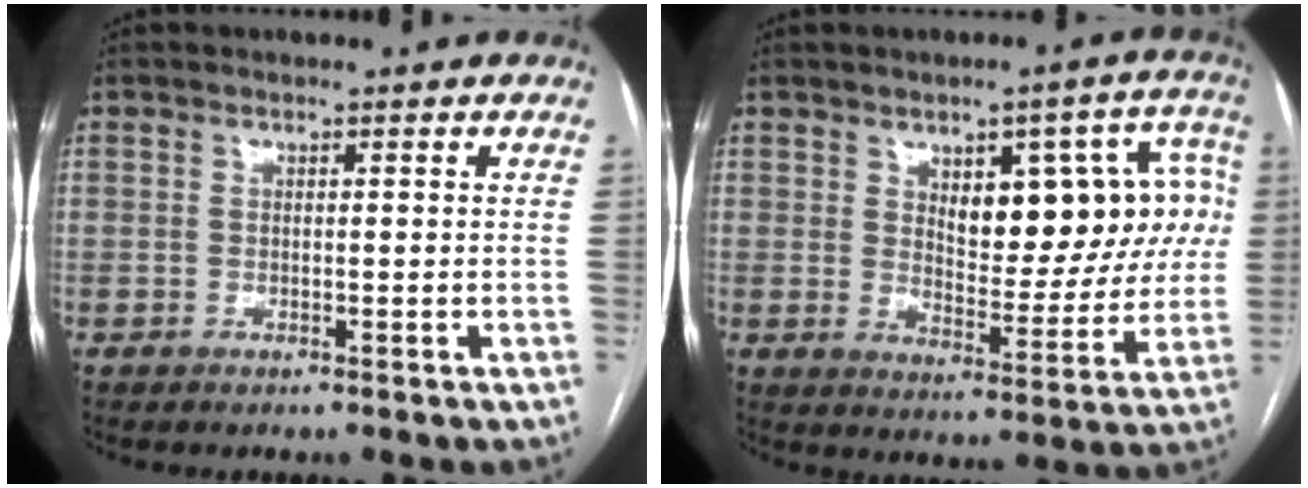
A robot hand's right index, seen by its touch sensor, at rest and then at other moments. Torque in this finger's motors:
{"motor_torque": [0.88, 0.62, 0.43, 0.08]}